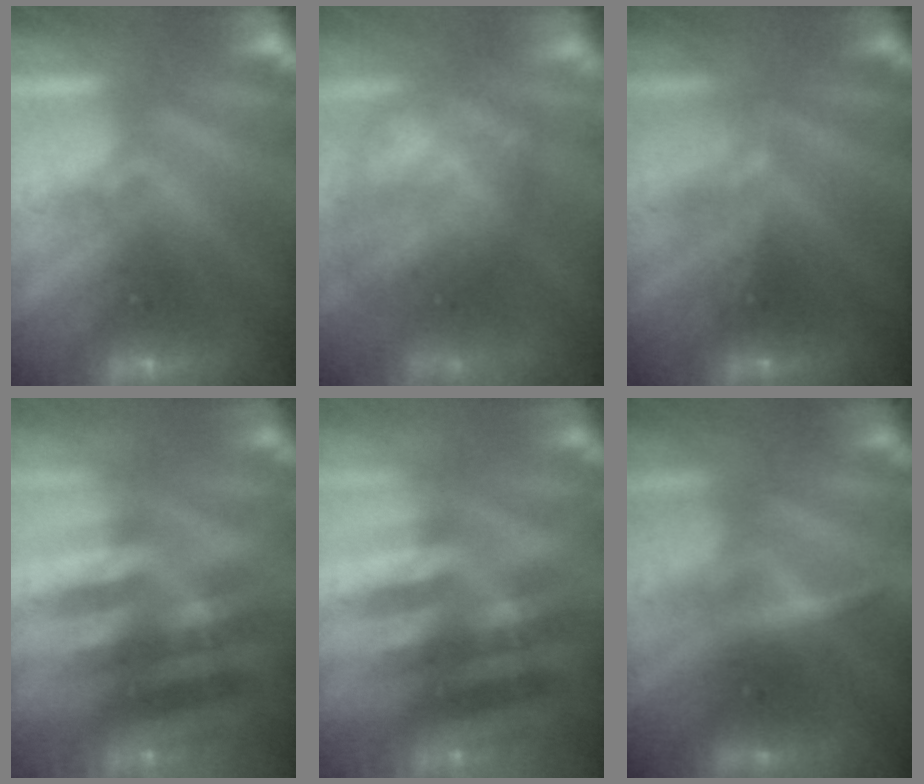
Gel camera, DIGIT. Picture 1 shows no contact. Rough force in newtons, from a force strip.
{"total": 7.4}
{"total": 2.9}
{"total": 2.4}
{"total": 2.4}
{"total": 2.4}